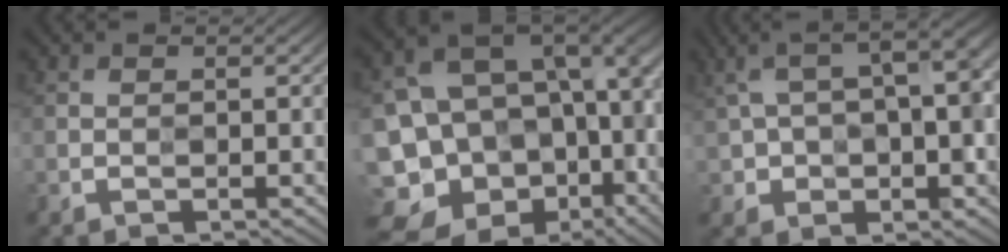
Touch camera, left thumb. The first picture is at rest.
{"total": 18.5, "force": [-5.8, 13.4, 11.4], "torque": [-0.257, -0.040, -0.046]}
{"total": 12.8, "force": [2.1, 6.2, 10.9], "torque": [-0.204, 0.009, 0.049]}